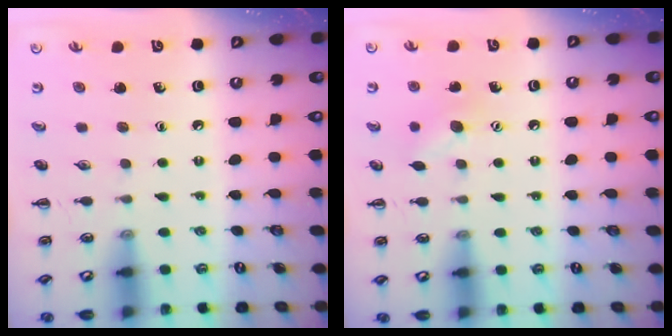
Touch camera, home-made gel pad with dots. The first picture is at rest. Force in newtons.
{"total": 7.0, "press": 6.8, "slide": 1.7}